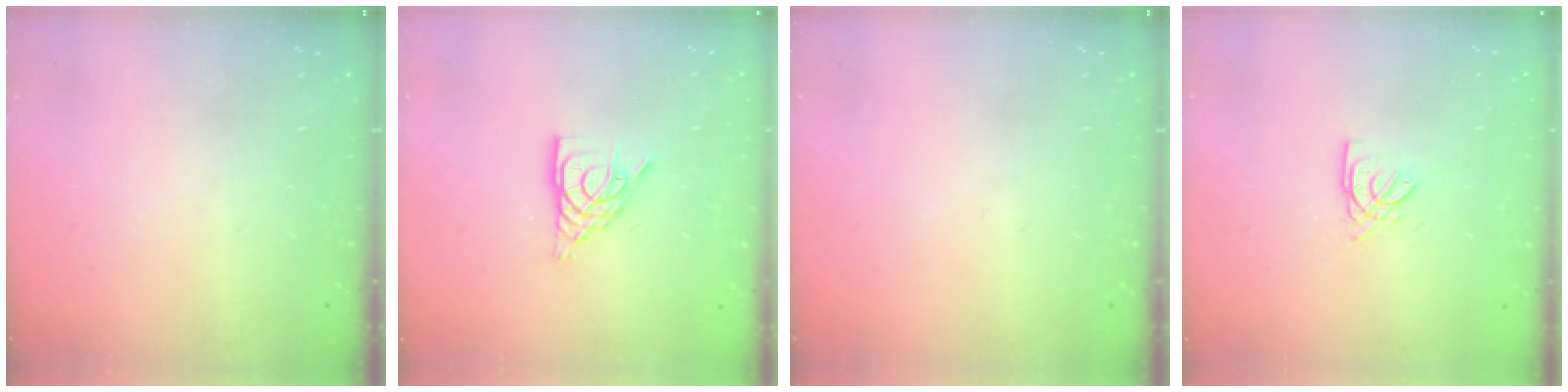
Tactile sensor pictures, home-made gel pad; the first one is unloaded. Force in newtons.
{"total": 9.0, "press": 8.9, "slide": 1.3}
{"total": 0.0}
{"total": 2.6, "press": 2.6, "slide": 0.1}